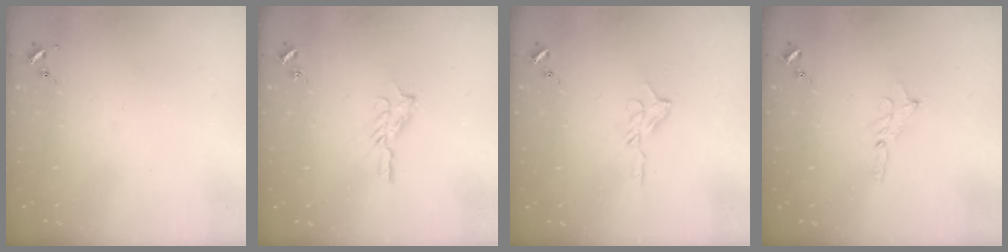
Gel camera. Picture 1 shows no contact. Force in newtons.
{"total": 5.6, "press": 5.6, "slide": 0.6}
{"total": 6.9, "press": 6.9, "slide": 0.7}
{"total": 2.3, "press": 2.3, "slide": 0.2}